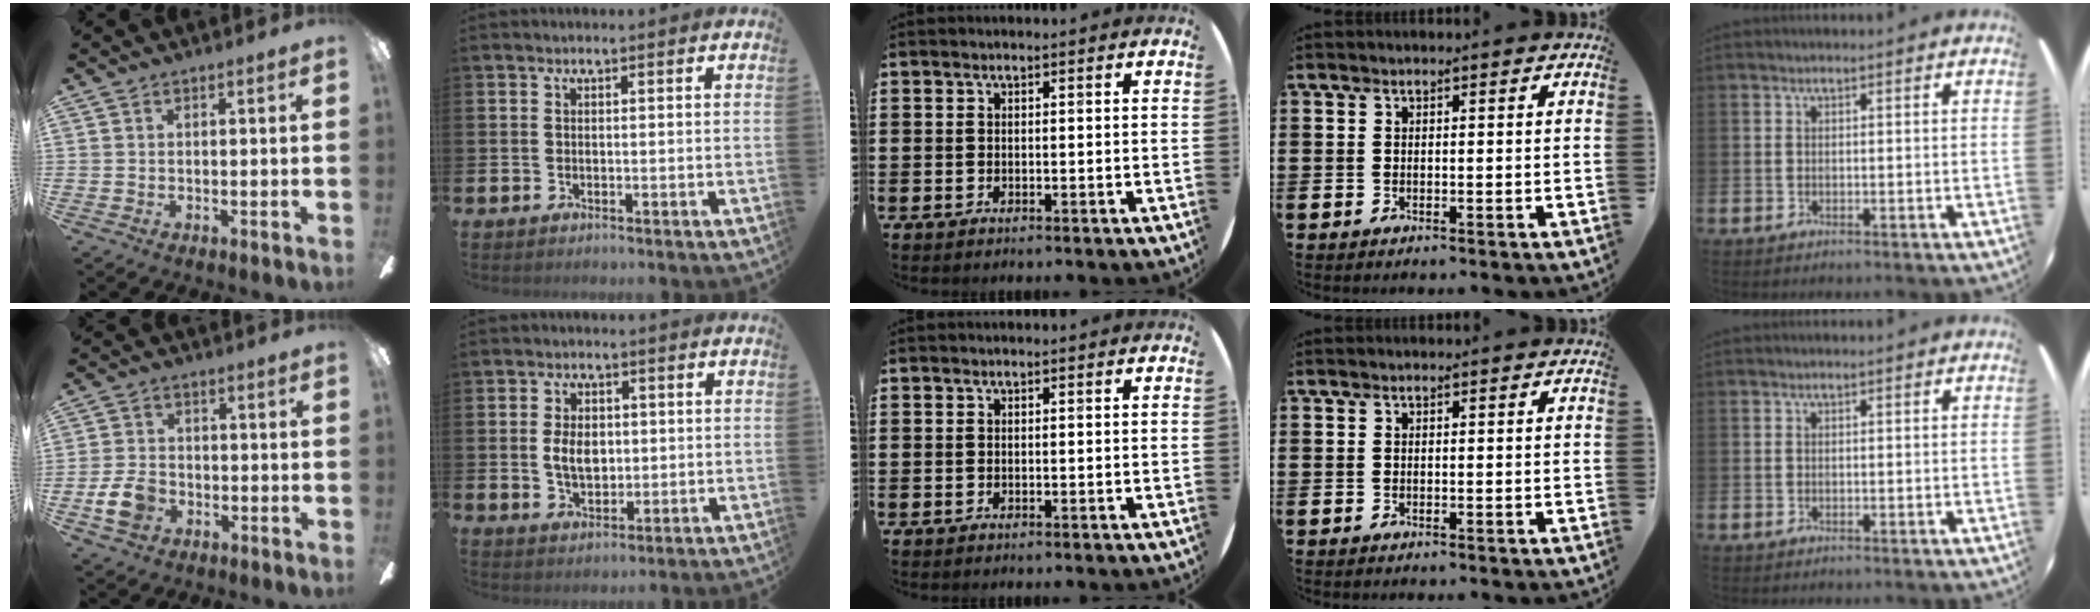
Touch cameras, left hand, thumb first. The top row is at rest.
{"thumb": {"total": 7.4, "force": [-2.8, 5.1, 4.5], "torque": [-0.102, 0.013, -0.052]}, "index": {"total": 4.7, "force": [0.4, 3.0, 3.5], "torque": [-0.059, 0.006, 0.003]}}